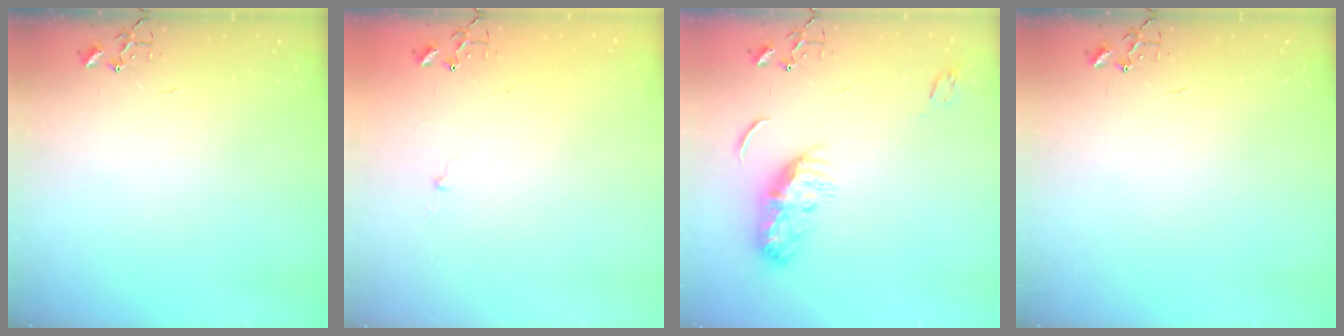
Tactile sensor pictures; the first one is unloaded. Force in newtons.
{"total": 2.7, "press": 2.7, "slide": 0.3}
{"total": 10.4, "press": 10.4, "slide": 0.0}
{"total": 0.0}